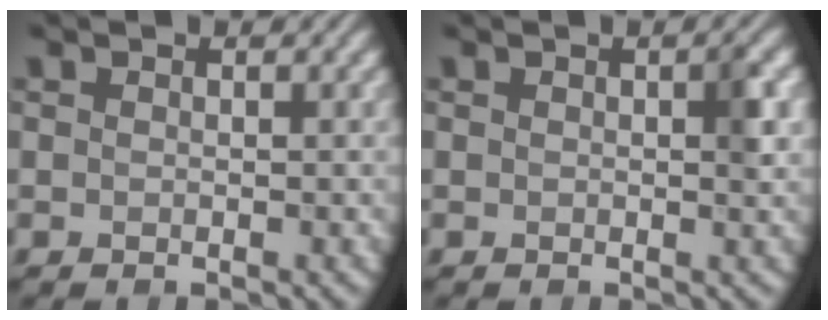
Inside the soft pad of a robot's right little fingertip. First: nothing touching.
{"total": 2.0, "force": [0.4, 0.4, 1.9], "torque": [-0.023, 0.000, 0.006]}